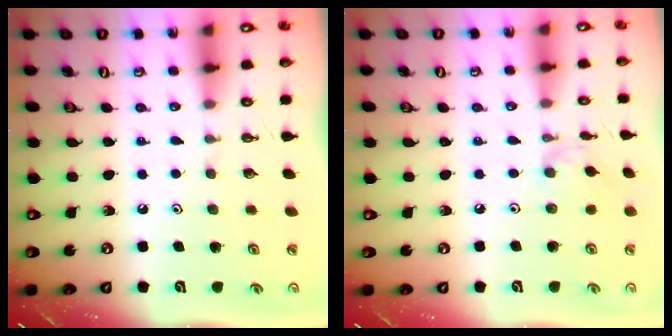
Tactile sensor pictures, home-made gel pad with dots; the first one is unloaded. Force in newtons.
{"total": 3.0, "press": 3.0, "slide": 0.5}